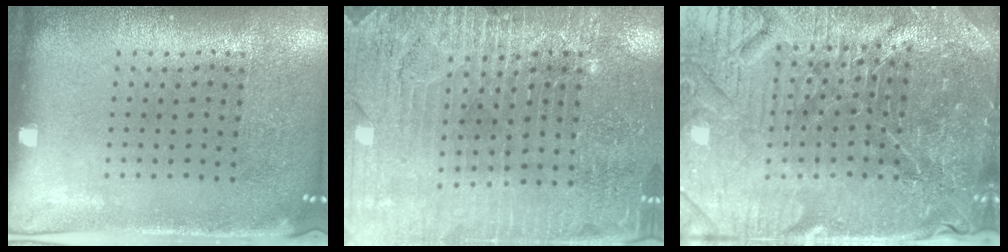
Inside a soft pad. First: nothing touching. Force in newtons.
{"total": 3.3, "press": 3.2, "slide": 0.5}
{"total": 5.9, "press": 5.5, "slide": 2.2}